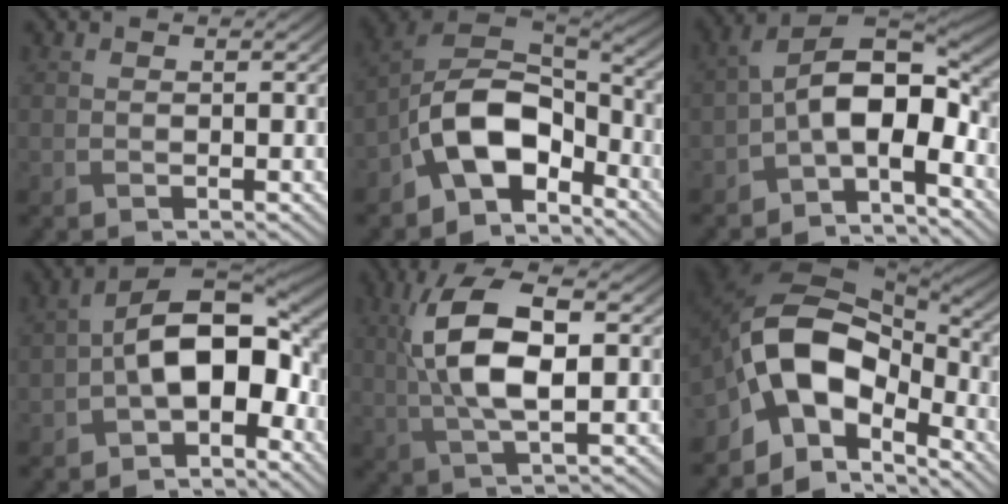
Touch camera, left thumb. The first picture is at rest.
{"total": 12.0, "force": [-6.1, 6.6, 7.9], "torque": [-0.150, -0.003, -0.136]}
{"total": 10.0, "force": [-3.1, 5.2, 8.0], "torque": [-0.141, 0.003, -0.070]}
{"total": 10.3, "force": [-2.2, 5.8, 8.2], "torque": [-0.138, 0.006, -0.051]}
{"total": 10.9, "force": [1.3, 4.3, 9.9], "torque": [-0.203, 0.011, 0.021]}
{"total": 13.3, "force": [-4.8, 7.8, 9.5], "torque": [-0.175, -0.007, -0.102]}